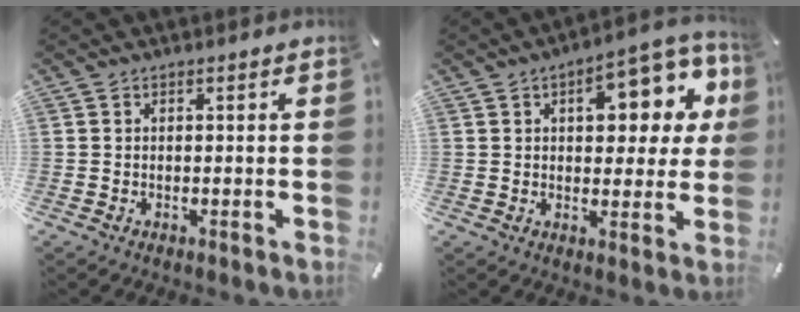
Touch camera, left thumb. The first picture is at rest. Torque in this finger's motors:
{"motor_torque": [1.97, 1.97, 0.74, -0.48, 0.25]}